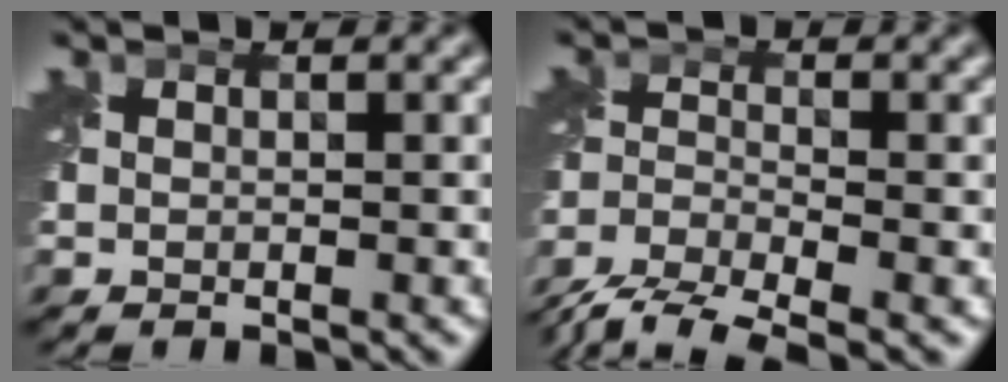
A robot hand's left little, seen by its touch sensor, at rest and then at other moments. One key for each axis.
{"total": 7.8, "fx": -6.6, "fy": 1.8, "fz": 3.6, "tx": -0.079, "ty": -0.029, "tz": -0.126}